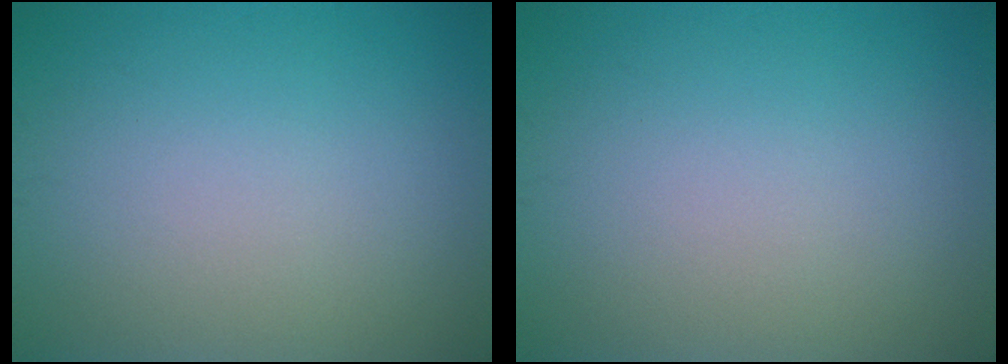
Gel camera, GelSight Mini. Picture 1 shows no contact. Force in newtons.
{"total": 0.0}